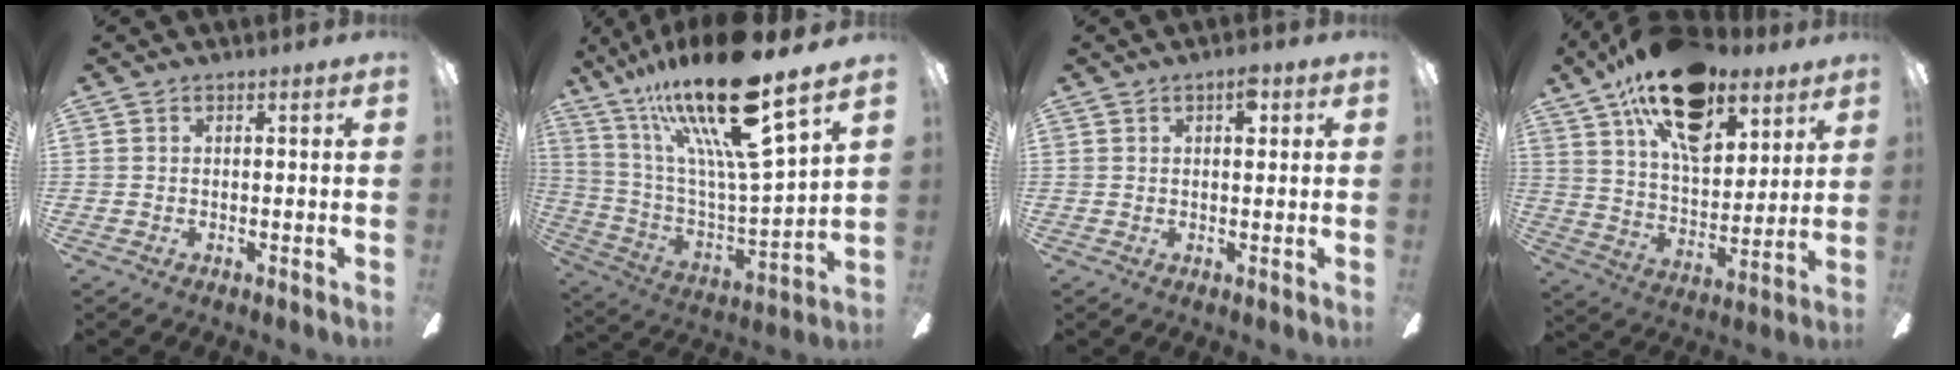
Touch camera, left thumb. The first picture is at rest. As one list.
[{"total": 25.5, "force": [16.8, 4.8, 18.6], "torque": [-0.340, -0.096, 0.270]}, {"total": 3.5, "force": [1.9, 1.6, 2.6], "torque": [-0.031, -0.004, 0.026]}, {"total": 22.3, "force": [13.6, 11.8, 13.2], "torque": [-0.214, -0.066, 0.237]}]